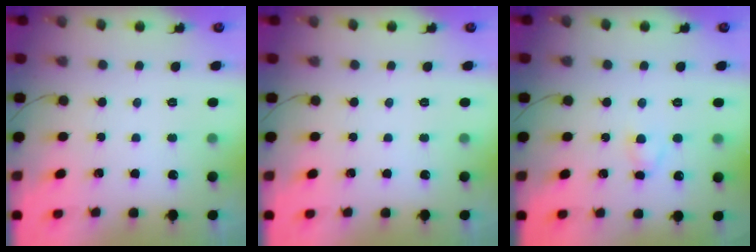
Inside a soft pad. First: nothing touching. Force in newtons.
{"total": 0.0}
{"total": 2.7, "press": 2.5, "slide": 1.0}